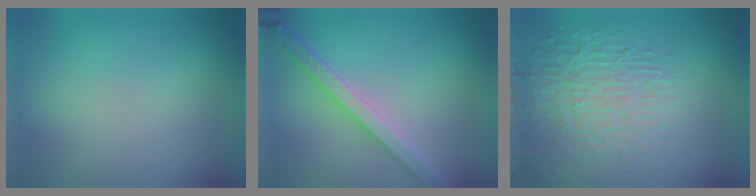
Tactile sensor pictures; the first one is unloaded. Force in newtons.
{"total": 4.2, "press": 3.6, "slide": 2.2}
{"total": 7.2, "press": 5.2, "slide": 4.9}